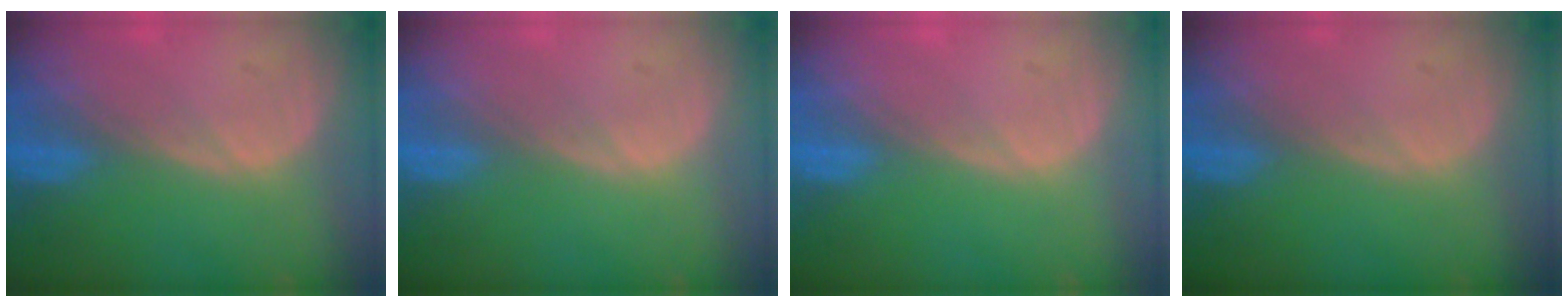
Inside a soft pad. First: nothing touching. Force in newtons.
{"total": 0.0}
{"total": 0.0}
{"total": 0.0}